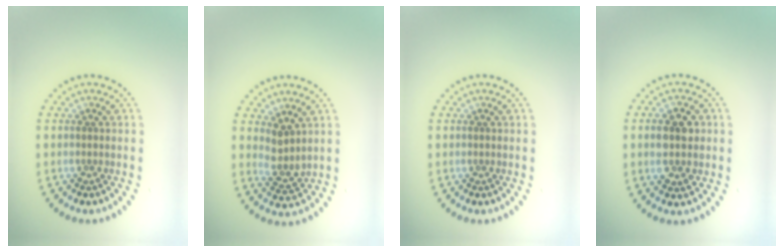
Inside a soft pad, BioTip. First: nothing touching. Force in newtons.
{"total": 2.2, "press": 1.7, "slide": 1.4}
{"total": 0.0}
{"total": 3.8, "press": 3.8, "slide": 0.2}